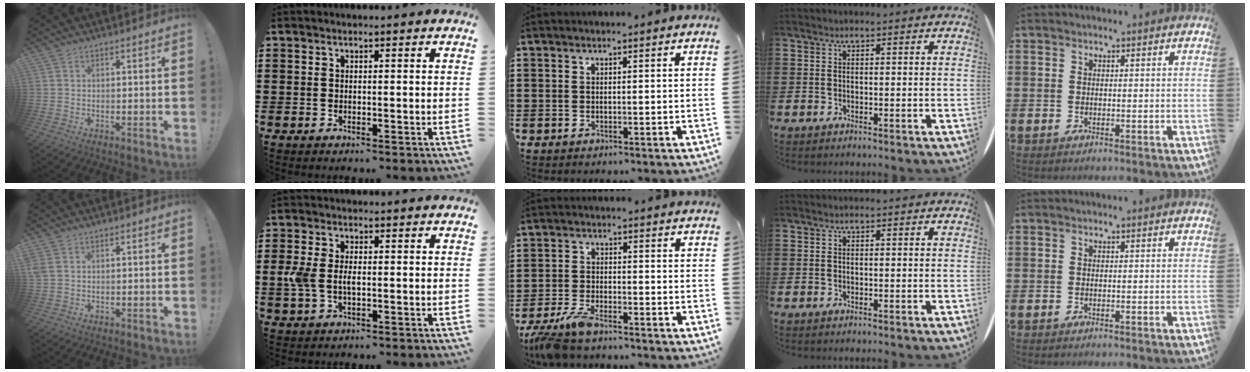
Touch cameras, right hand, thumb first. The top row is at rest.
{"thumb": {"total": 2.4, "force": [1.0, 1.3, 1.8], "torque": [-0.043, 0.001, 0.018]}, "index": {"total": 3.8, "force": [-0.3, 2.1, 3.1], "torque": [-0.082, -0.003, -0.013]}, "middle": {"total": 4.9, "force": [-4.3, 0.7, 2.4], "torque": [-0.067, -0.010, -0.089]}}